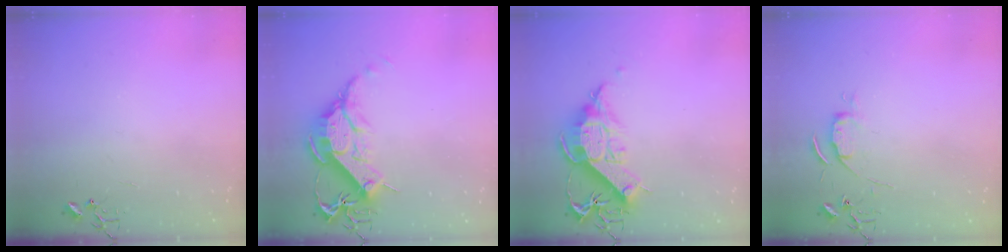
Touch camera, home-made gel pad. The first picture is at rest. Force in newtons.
{"total": 15.4, "press": 15.3, "slide": 1.4}
{"total": 13.2, "press": 13.1, "slide": 1.5}
{"total": 5.4, "press": 5.4, "slide": 0.7}